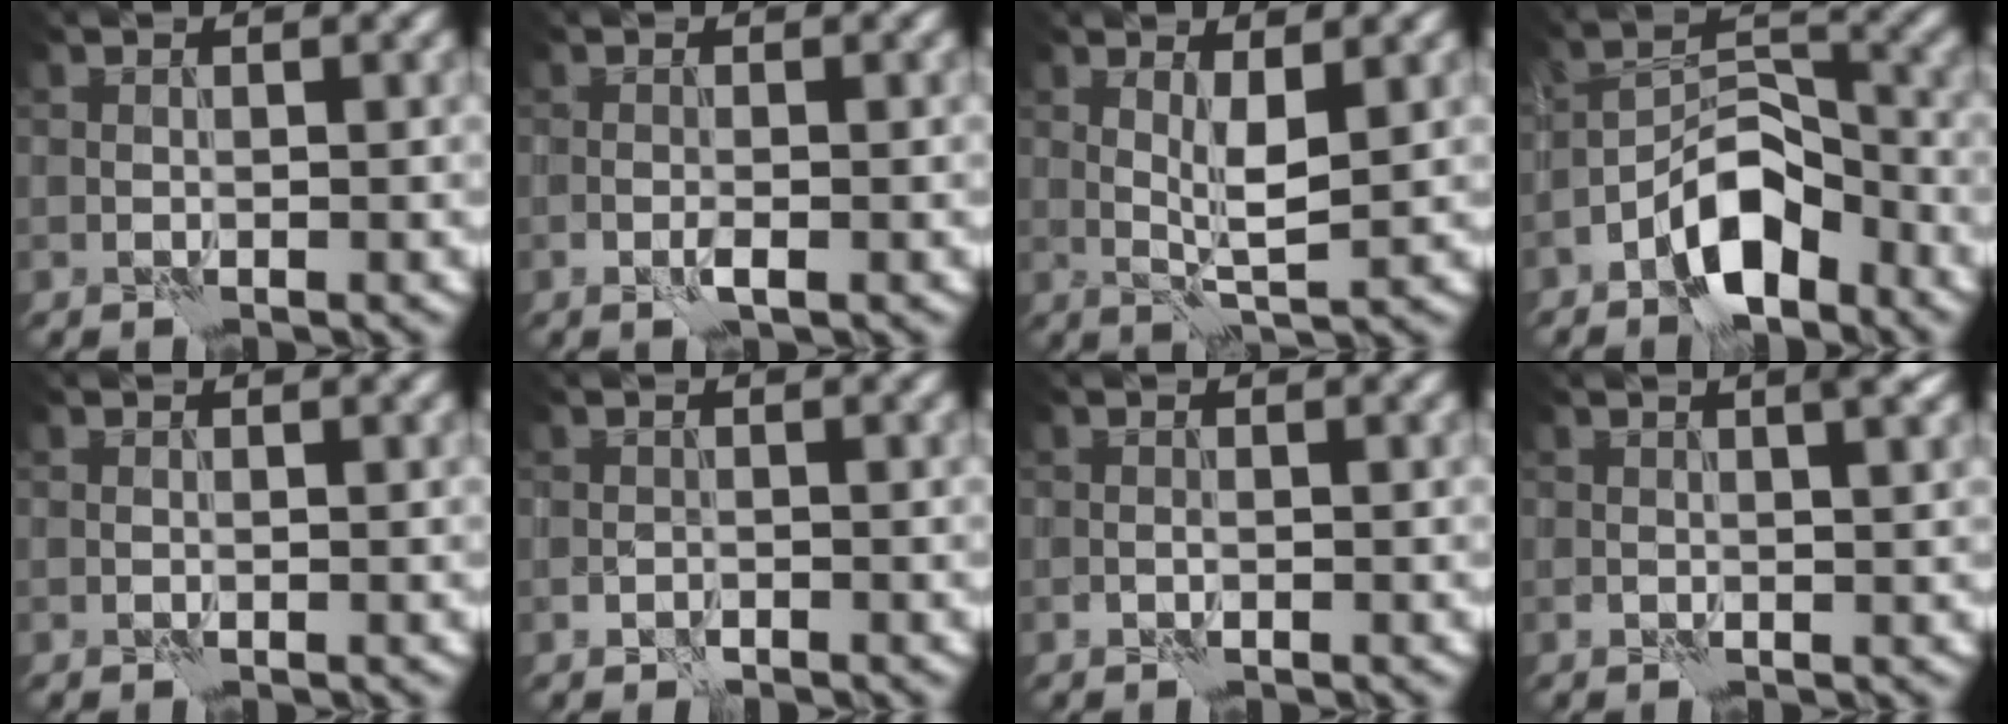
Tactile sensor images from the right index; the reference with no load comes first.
{"total": 1.3, "force": [-0.6, 0.2, 1.1], "torque": [-0.024, 0.000, -0.014]}
{"total": 2.6, "force": [0.7, 0.5, 2.5], "torque": [-0.047, -0.008, 0.015]}
{"total": 6.7, "force": [-4.1, 2.9, 4.5], "torque": [-0.069, 0.014, -0.081]}
{"total": 0.0}
{"total": 0.9, "force": [-0.7, 0.4, 0.4], "torque": [-0.007, 0.002, -0.015]}
{"total": 0.8, "force": [-0.5, 0.2, 0.5], "torque": [-0.011, 0.003, -0.011]}
{"total": 1.9, "force": [0.5, 0.3, 1.8], "torque": [-0.026, 0.003, 0.004]}